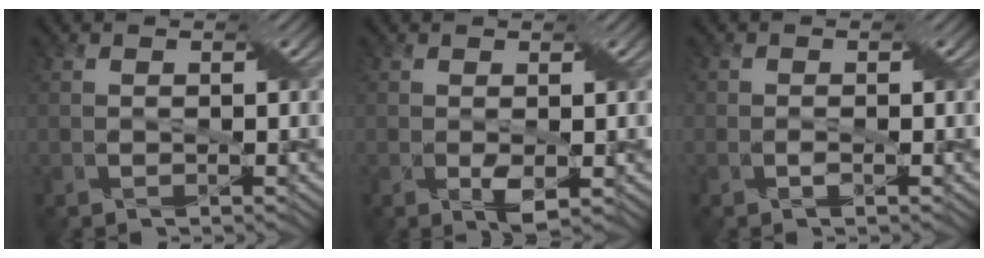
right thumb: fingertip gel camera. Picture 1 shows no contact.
{"total": 1.9, "force": [-0.1, 0.9, 1.6], "torque": [-0.034, -0.006, 0.003]}
{"total": 1.3, "force": [-0.5, 0.8, 0.9], "torque": [-0.015, 0.001, -0.010]}